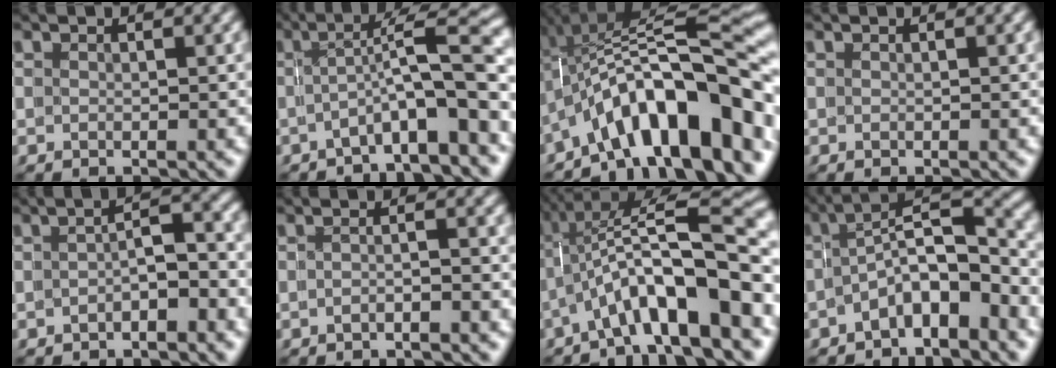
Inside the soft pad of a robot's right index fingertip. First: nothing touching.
{"total": 5.4, "force": [-2.0, 0.2, 5.0], "torque": [-0.069, 0.000, -0.020]}
{"total": 12.6, "force": [-2.1, 5.0, 11.4], "torque": [-0.184, 0.002, -0.028]}
{"total": 0.0}
{"total": 3.0, "force": [-1.9, 0.7, 2.3], "torque": [-0.030, -0.005, -0.026]}
{"total": 1.8, "force": [-1.5, -0.9, 0.4], "torque": [0.001, 0.000, -0.026]}
{"total": 9.8, "force": [-2.0, 3.3, 9.0], "torque": [-0.128, 0.003, -0.022]}
{"total": 6.8, "force": [-3.2, 2.9, 5.2], "torque": [-0.059, -0.004, -0.048]}